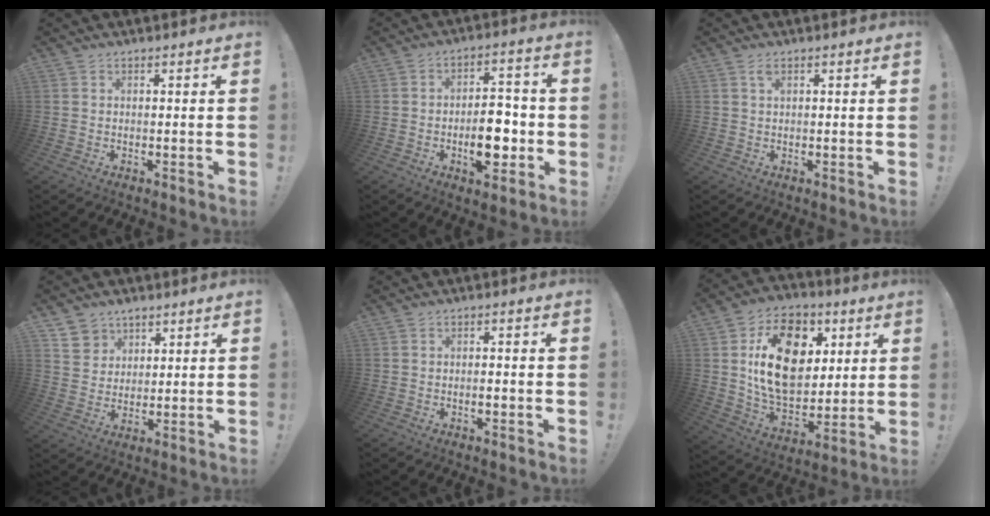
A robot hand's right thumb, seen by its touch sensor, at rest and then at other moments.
{"total": 11.7, "force": [-3.2, 6.1, 9.4], "torque": [-0.143, 0.014, -0.054]}
{"total": 1.6, "force": [0.9, 0.7, 1.2], "torque": [-0.024, 0.001, 0.015]}
{"total": 6.8, "force": [4.6, 5.0, 0.5], "torque": [-0.003, -0.039, 0.089]}
{"total": 1.6, "force": [-0.9, 0.2, 1.3], "torque": [-0.023, 0.001, -0.016]}
{"total": 20.7, "force": [5.3, 14.6, 13.7], "torque": [-0.213, -0.020, 0.095]}